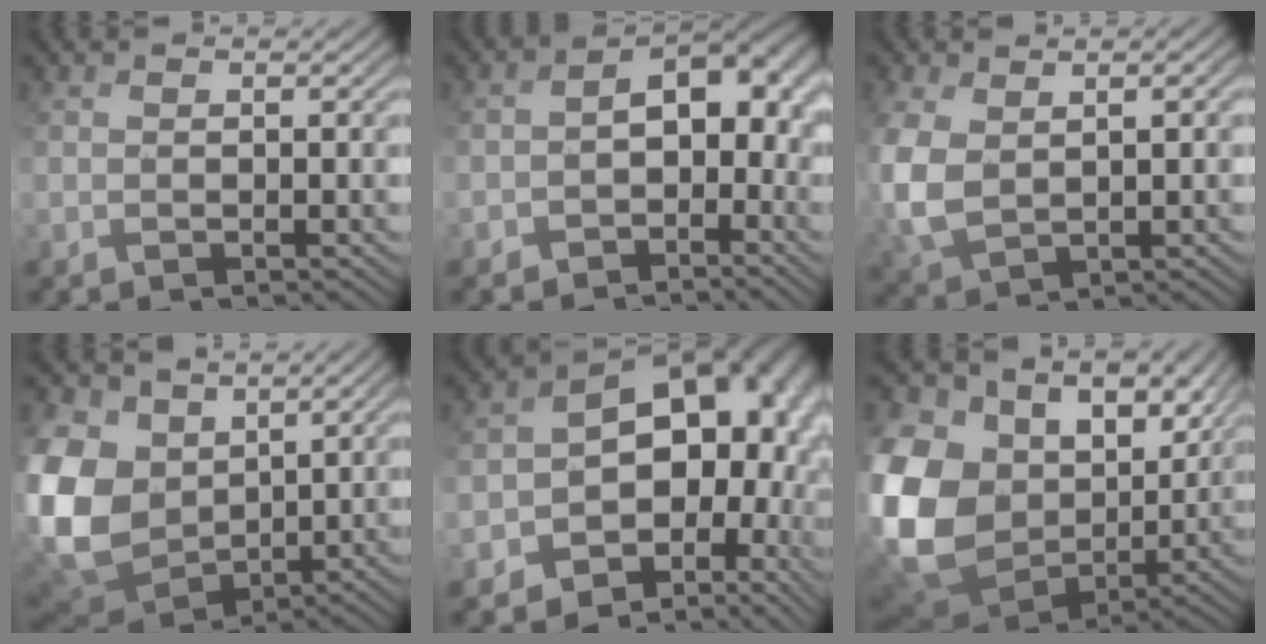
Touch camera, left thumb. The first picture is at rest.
{"total": 6.9, "force": [-1.8, 4.2, 5.2], "torque": [-0.071, -0.001, -0.039]}
{"total": 7.7, "force": [1.0, 4.8, 5.9], "torque": [-0.157, -0.005, 0.029]}
{"total": 14.8, "force": [2.8, 11.3, 9.2], "torque": [-0.278, -0.012, 0.057]}
{"total": 16.4, "force": [-1.2, 11.6, 11.6], "torque": [-0.136, -0.028, 0.020]}
{"total": 19.5, "force": [3.0, 14.9, 12.1], "torque": [-0.313, -0.014, 0.090]}